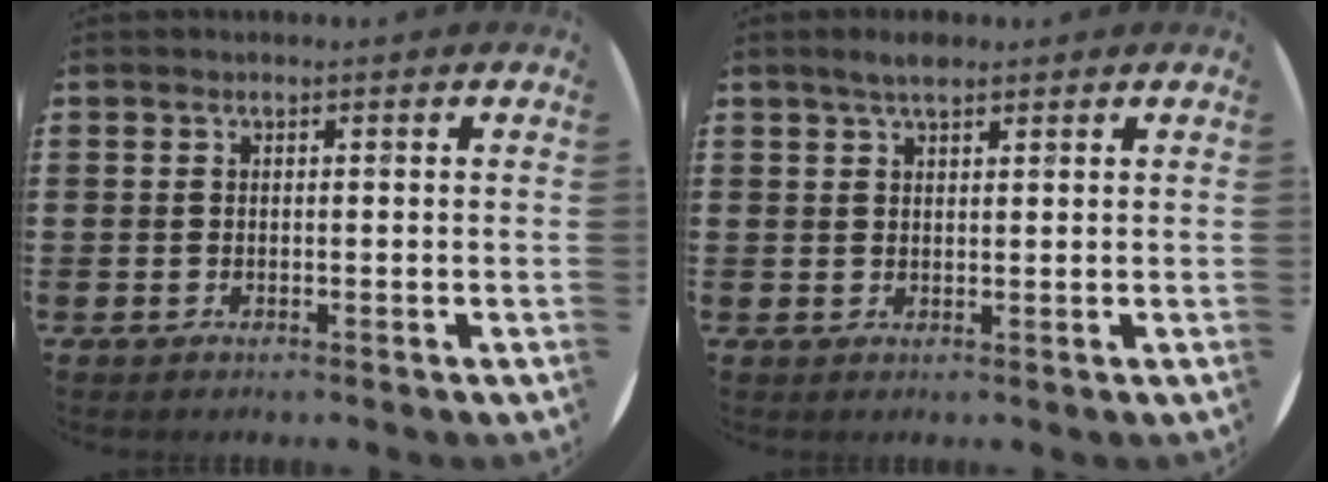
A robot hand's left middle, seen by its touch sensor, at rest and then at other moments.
{"total": 2.5, "force": [2.0, 0.7, 1.2], "torque": [-0.018, 0.003, 0.034]}